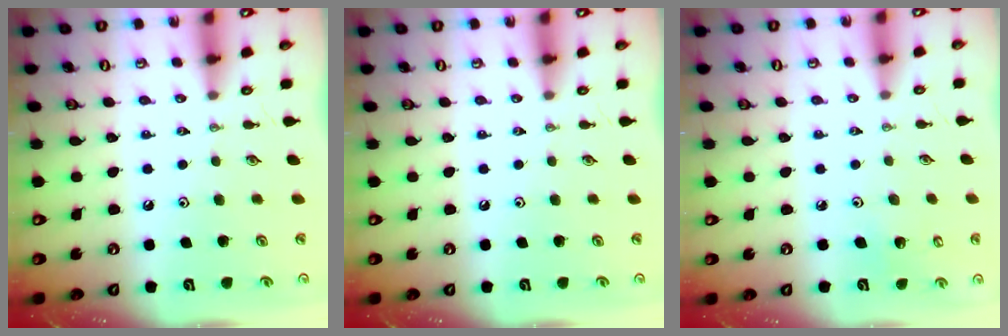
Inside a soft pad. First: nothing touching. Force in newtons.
{"total": 0.0}
{"total": 4.2, "press": 3.9, "slide": 1.6}